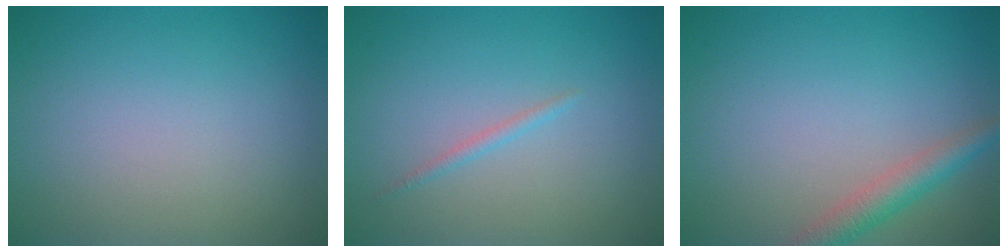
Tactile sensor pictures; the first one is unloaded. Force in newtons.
{"total": 0.8, "press": 0.8, "slide": 0.0}
{"total": 2.8, "press": 2.8, "slide": 0.1}